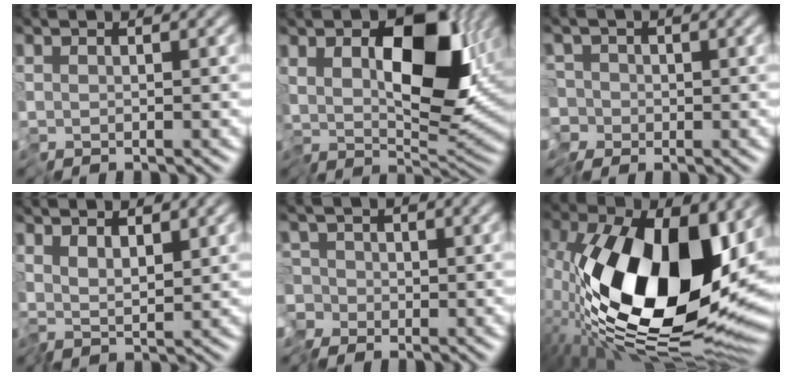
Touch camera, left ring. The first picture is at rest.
{"total": 12.2, "force": [2.1, 6.5, 10.1], "torque": [-0.168, -0.010, 0.031]}
{"total": 2.8, "force": [-0.5, 2.6, 0.8], "torque": [-0.005, 0.007, -0.022]}
{"total": 2.4, "force": [1.2, 0.9, 1.9], "torque": [-0.041, -0.001, 0.021]}
{"total": 3.1, "force": [-0.7, 2.8, 0.9], "torque": [-0.006, 0.013, -0.029]}
{"total": 18.9, "force": [-1.4, 9.7, 16.2], "torque": [-0.303, -0.023, -0.036]}